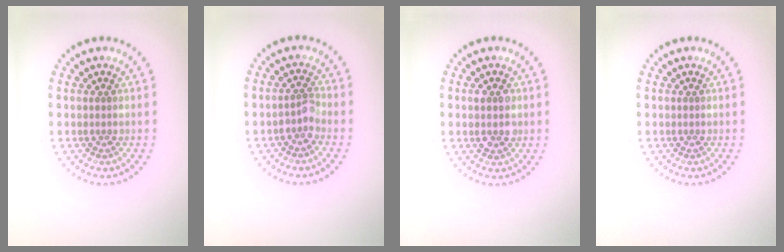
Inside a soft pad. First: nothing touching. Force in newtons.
{"total": 1.5, "press": 1.3, "slide": 0.8}
{"total": 2.0, "press": 2.0, "slide": 0.3}
{"total": 0.0}